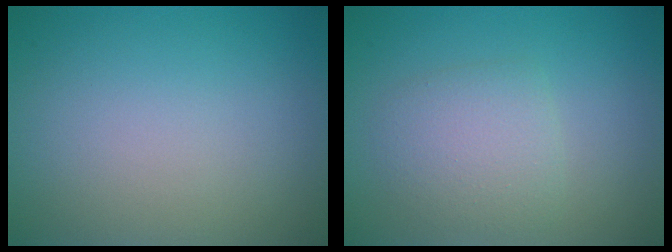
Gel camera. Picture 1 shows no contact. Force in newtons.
{"total": 2.9, "press": 2.9, "slide": 0.0}